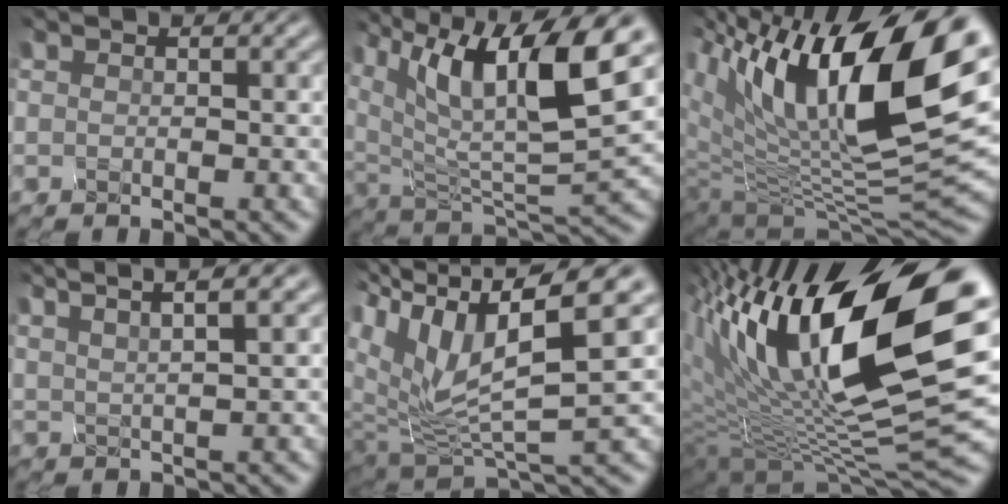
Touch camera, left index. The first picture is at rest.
{"total": 11.8, "force": [5.0, 4.2, 9.9], "torque": [-0.181, -0.007, 0.096]}
{"total": 17.0, "force": [5.9, 6.7, 14.5], "torque": [-0.250, 0.015, 0.093]}
{"total": 6.4, "force": [4.6, 1.4, 4.2], "torque": [-0.076, 0.023, 0.044]}
{"total": 10.4, "force": [2.6, 3.8, 9.3], "torque": [-0.189, 0.001, 0.052]}
{"total": 17.7, "force": [3.9, 6.7, 15.9], "torque": [-0.278, 0.023, 0.054]}